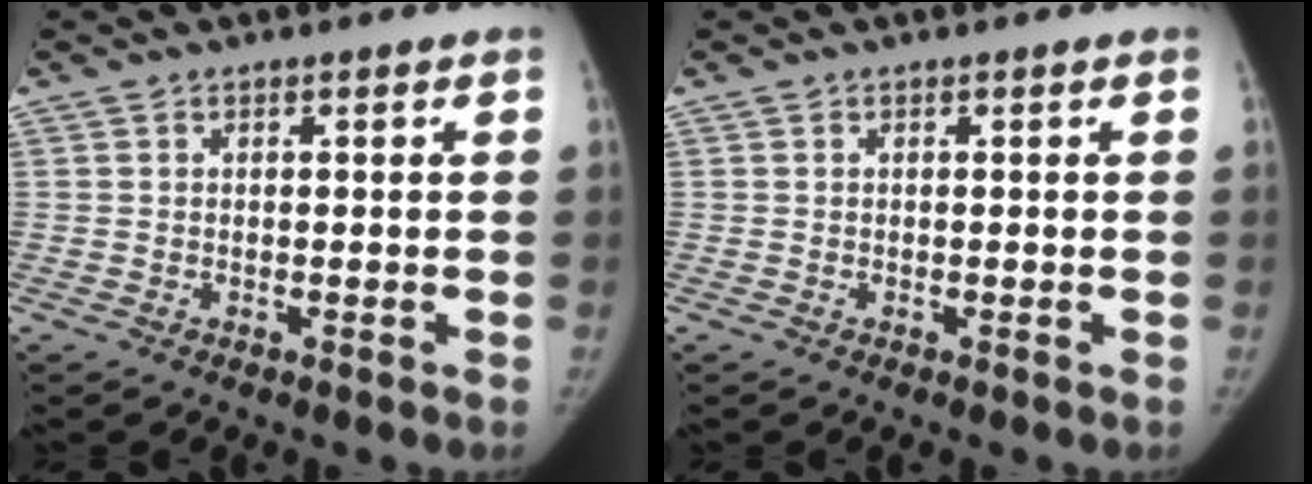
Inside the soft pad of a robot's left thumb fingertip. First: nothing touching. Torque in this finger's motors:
{"motor_torque": [0.16, -0.01, 0.18, -0.02, 0.04]}